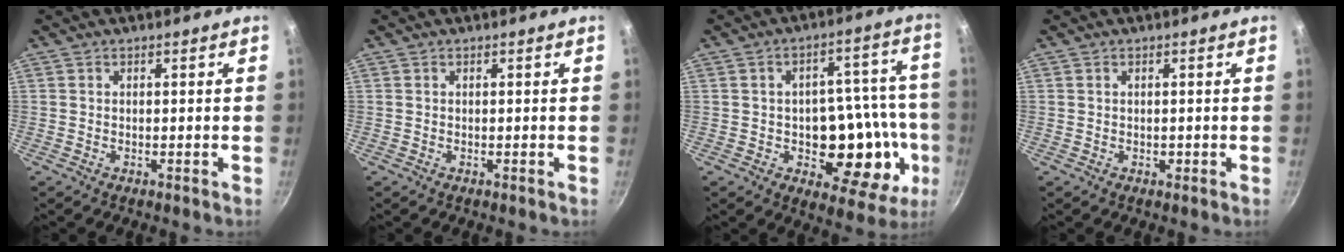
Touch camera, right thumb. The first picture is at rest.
{"total": 0.0}
{"total": 18.7, "force": [-4.0, 11.3, 14.4], "torque": [-0.137, 0.020, -0.049]}
{"total": 0.7, "force": [0.0, 0.5, 0.4], "torque": [-0.001, 0.002, 0.000]}